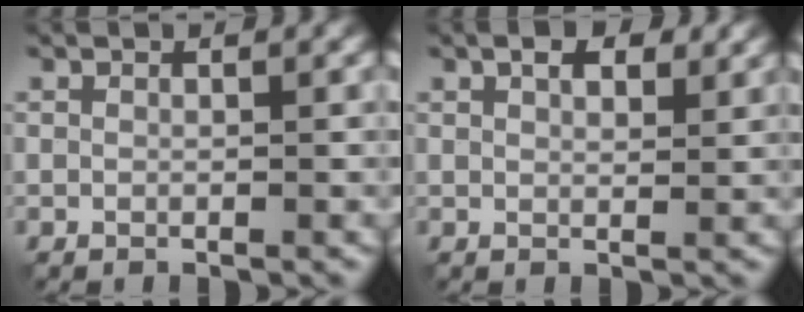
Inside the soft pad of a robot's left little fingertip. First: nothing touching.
{"total": 2.5, "force": [1.3, 1.2, 1.7], "torque": [-0.024, 0.000, 0.024]}